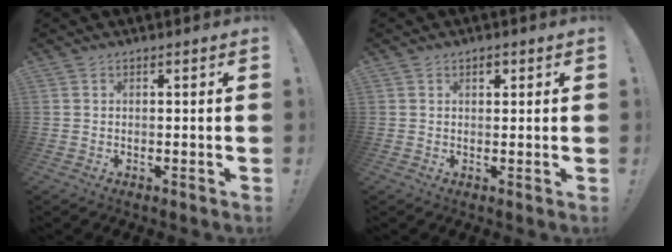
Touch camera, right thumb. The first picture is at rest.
{"total": 1.7, "force": [0.8, 1.1, 1.0], "torque": [-0.006, 0.000, 0.009]}